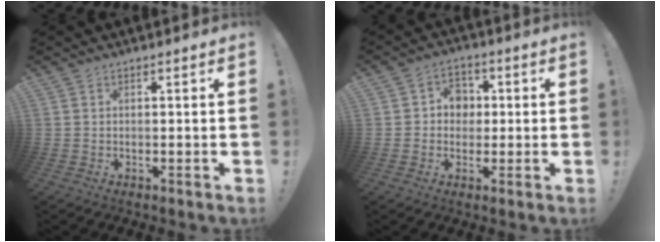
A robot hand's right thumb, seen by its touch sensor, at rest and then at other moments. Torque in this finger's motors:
{"motor_torque": [0.40, 1.18, 0.26, -0.25, 0.14]}